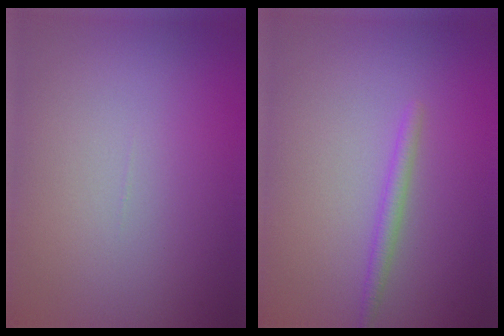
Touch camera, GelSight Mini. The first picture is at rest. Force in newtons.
{"total": 1.4, "press": 1.4, "slide": 0.0}